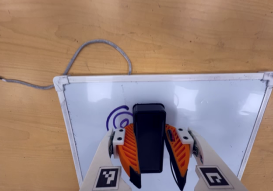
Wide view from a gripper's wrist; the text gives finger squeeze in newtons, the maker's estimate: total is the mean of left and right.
{"total": 12.1, "left": 10.9, "right": 13.4}